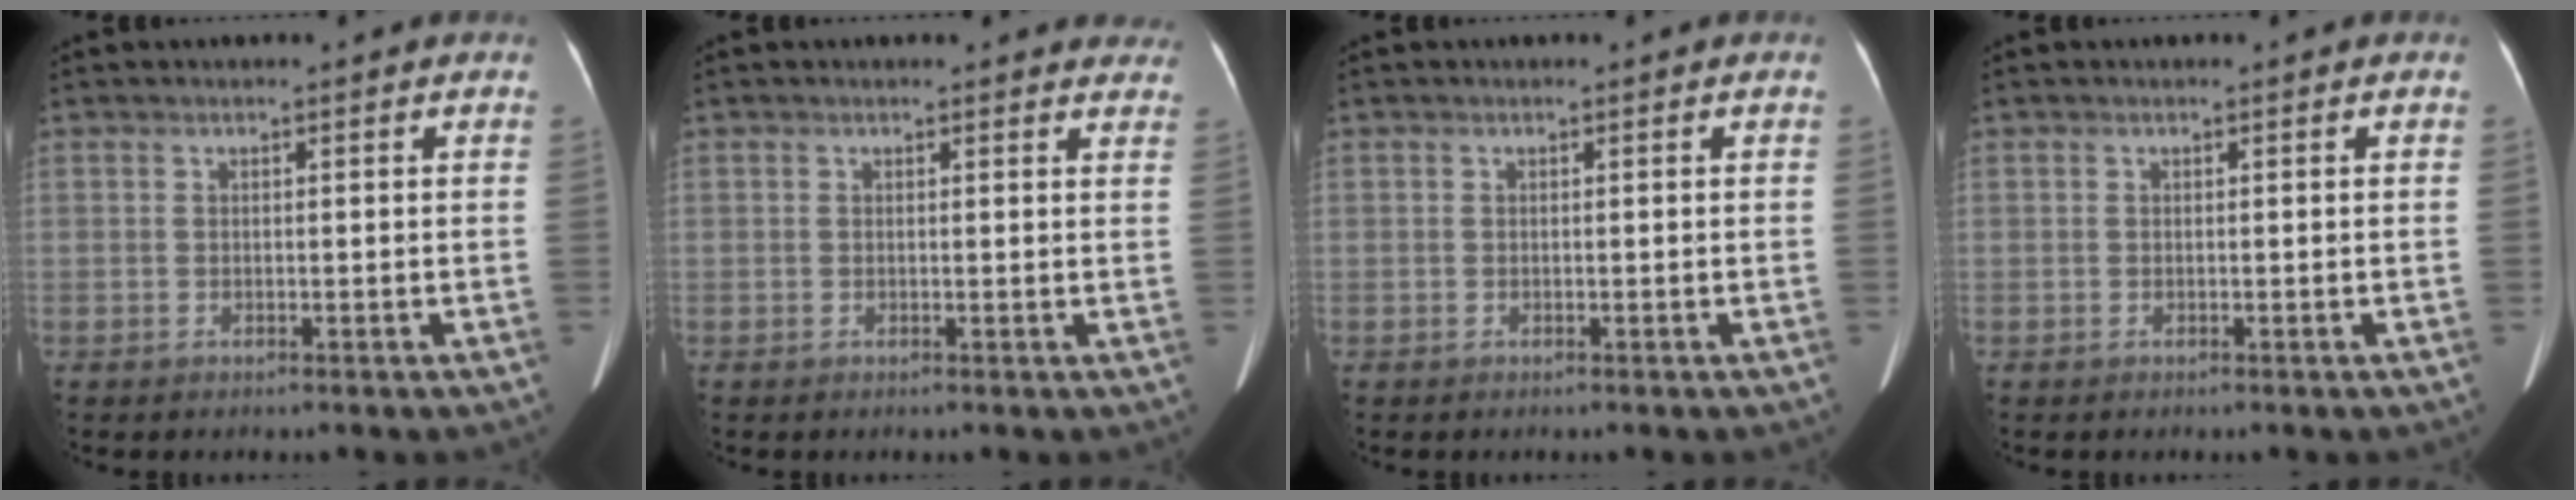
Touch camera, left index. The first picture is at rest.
{"total": 6.1, "force": [5.8, 1.9, 0.8], "torque": [0.019, -0.008, 0.031]}
{"total": 0.0}
{"total": 0.0}